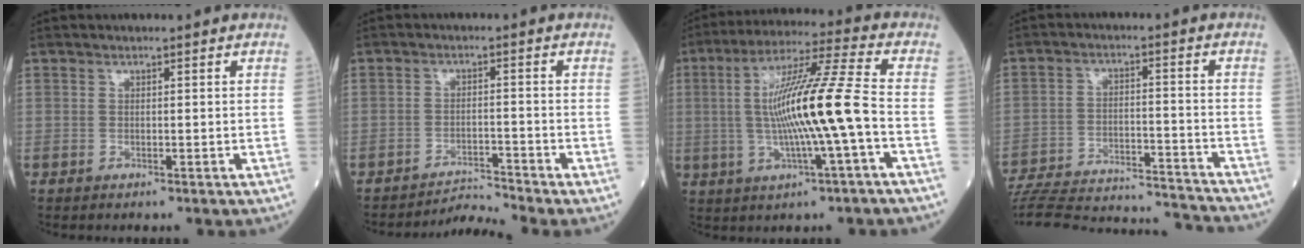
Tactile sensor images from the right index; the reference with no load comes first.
{"total": 4.1, "force": [-3.5, -1.8, -0.8], "torque": [0.012, -0.007, -0.059]}
{"total": 14.3, "force": [-1.2, -0.6, 14.2], "torque": [-0.263, 0.011, -0.026]}
{"total": 23.5, "force": [-22.4, 2.4, 6.6], "torque": [-0.126, -0.017, -0.323]}